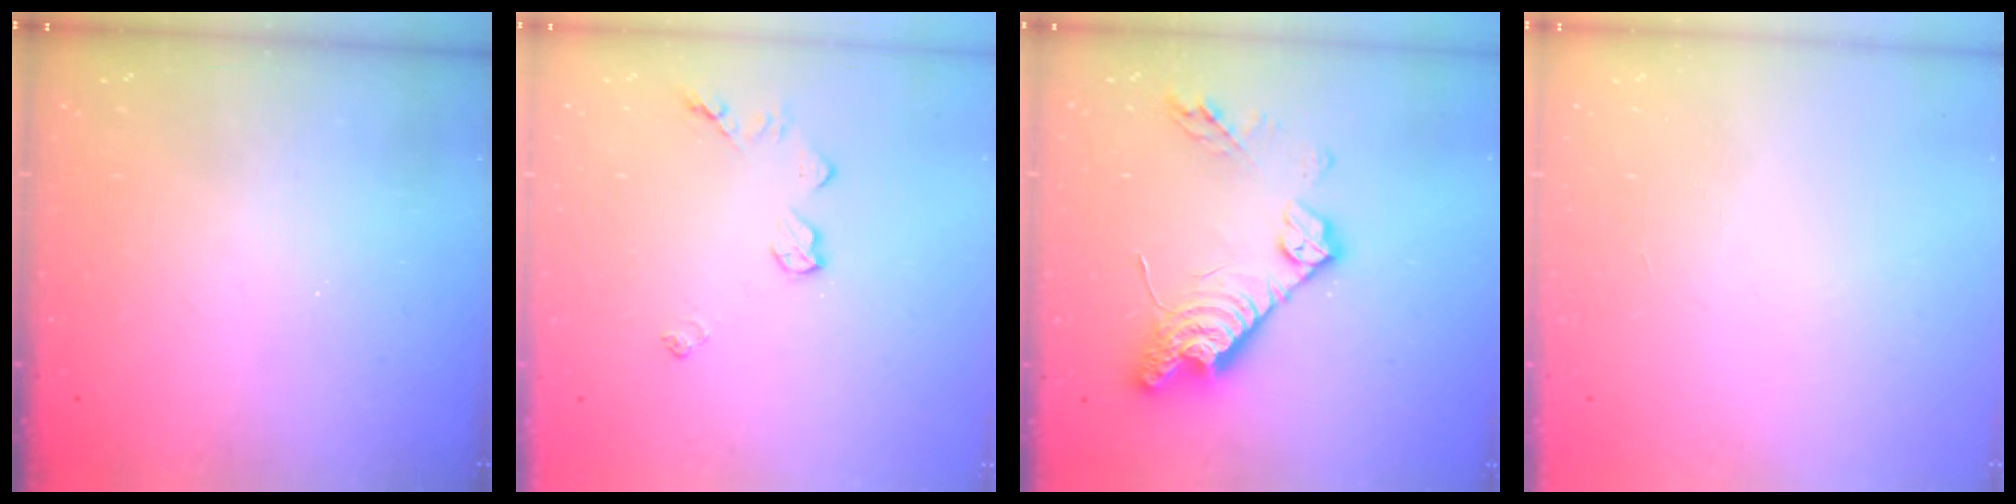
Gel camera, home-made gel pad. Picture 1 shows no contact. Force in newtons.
{"total": 6.4, "press": 6.4, "slide": 0.6}
{"total": 15.9, "press": 15.8, "slide": 1.1}
{"total": 0.0}